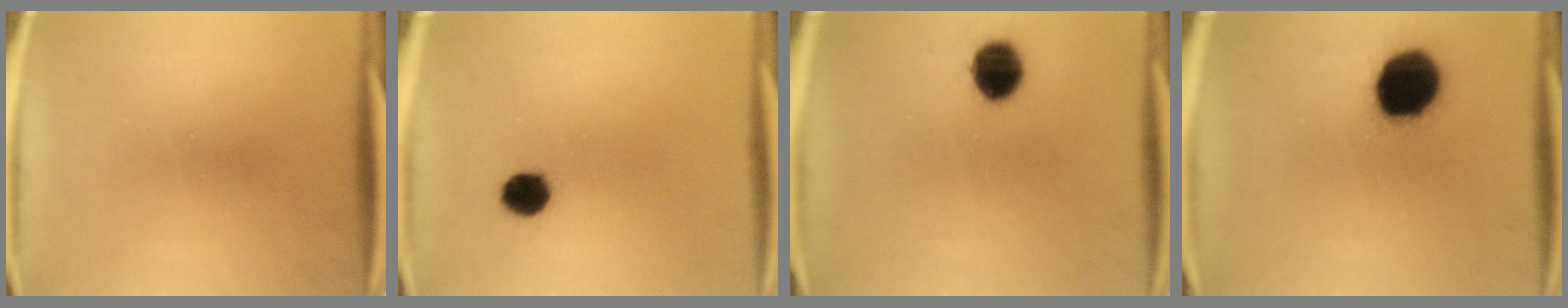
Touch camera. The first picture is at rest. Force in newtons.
{"total": 4.7}
{"total": 8.3}
{"total": 17.2}